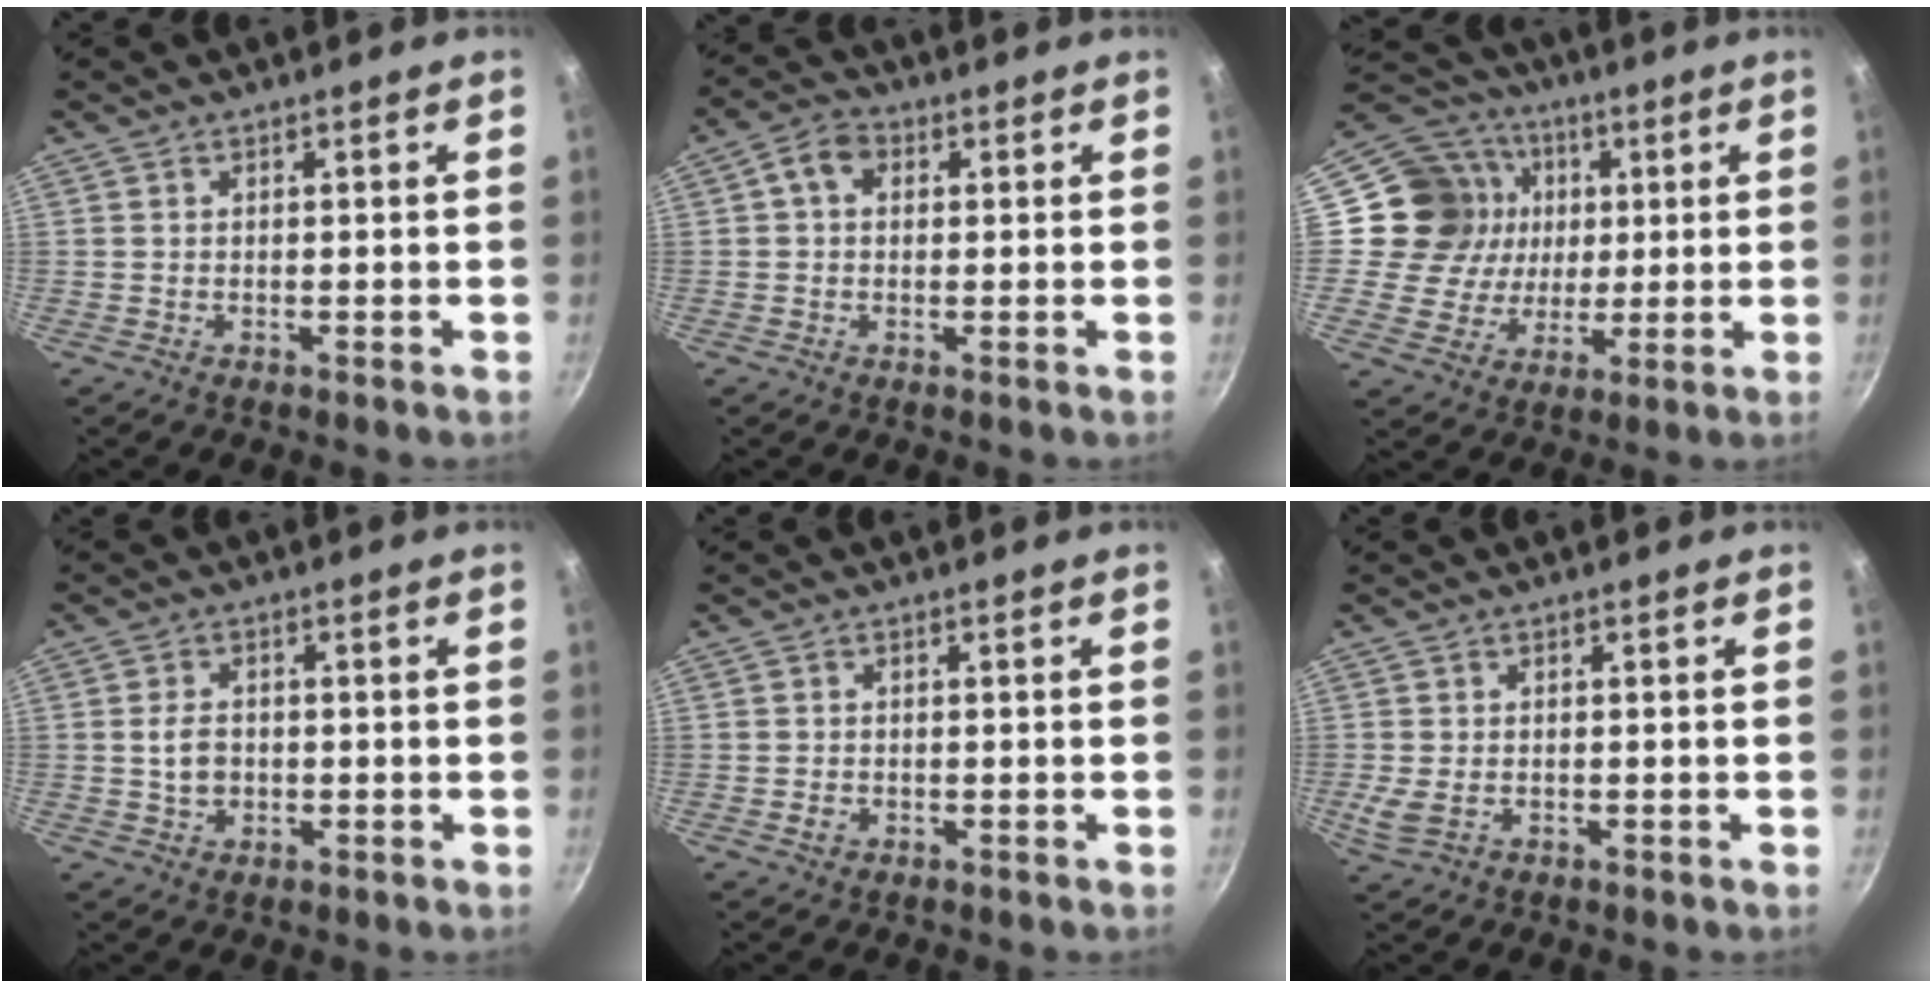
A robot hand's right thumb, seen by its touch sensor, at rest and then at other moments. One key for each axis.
{"total": 5.0, "fx": 1.2, "fy": 3.7, "fz": 3.1, "tx": -0.046, "ty": 0.009, "tz": 0.010}
{"total": 15.6, "fx": 2.4, "fy": 14.5, "fz": 5.4, "tx": -0.071, "ty": 0.012, "tz": 0.033}
{"total": 4.2, "fx": -0.4, "fy": 3.1, "fz": 2.8, "tx": -0.041, "ty": 0.007, "tz": -0.007}
{"total": 1.5, "fx": -0.6, "fy": 1.2, "fz": 0.7, "tx": -0.010, "ty": 0.003, "tz": -0.008}
{"total": 3.5, "fx": -0.8, "fy": 2.3, "fz": 2.5, "tx": -0.051, "ty": -0.005, "tz": -0.013}